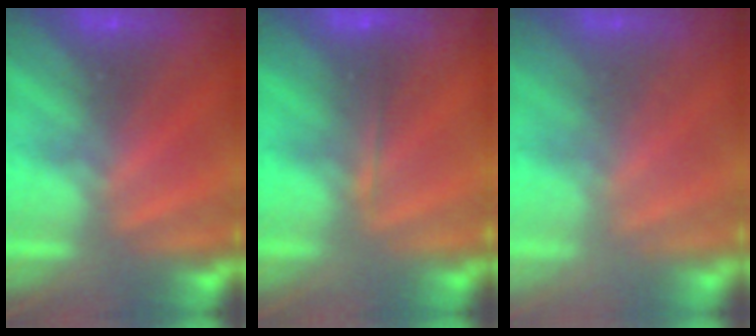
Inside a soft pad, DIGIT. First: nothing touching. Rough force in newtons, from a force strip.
{"total": 2.0}
{"total": 2.1}